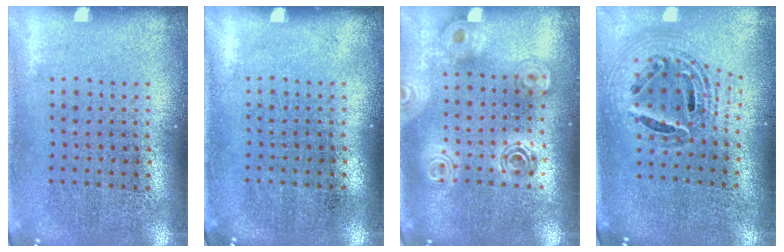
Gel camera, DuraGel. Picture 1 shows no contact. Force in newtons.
{"total": 0.0}
{"total": 1.8, "press": 1.6, "slide": 0.9}
{"total": 1.3, "press": 1.2, "slide": 0.5}